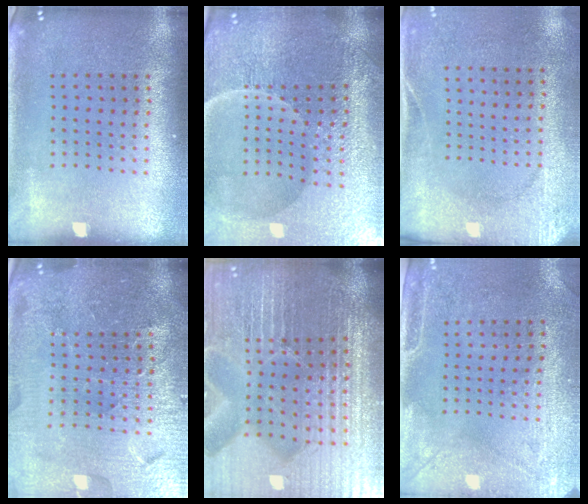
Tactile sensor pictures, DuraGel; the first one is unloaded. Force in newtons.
{"total": 4.9, "press": 4.7, "slide": 1.3}
{"total": 2.7, "press": 2.1, "slide": 1.6}
{"total": 5.2, "press": 4.8, "slide": 2.1}
{"total": 7.2, "press": 6.3, "slide": 3.5}
{"total": 3.0, "press": 2.4, "slide": 1.8}